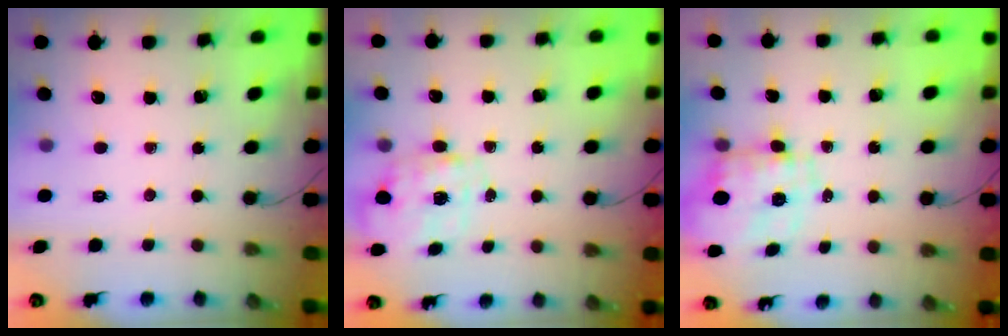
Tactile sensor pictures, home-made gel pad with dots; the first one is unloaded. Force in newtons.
{"total": 2.8, "press": 2.6, "slide": 0.9}
{"total": 3.9, "press": 3.6, "slide": 1.6}